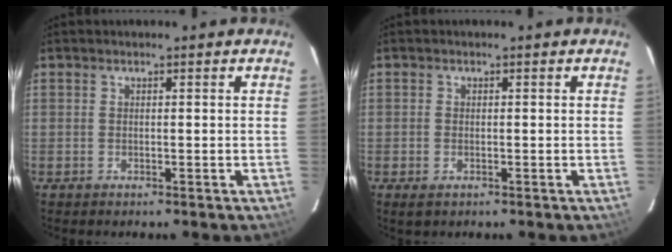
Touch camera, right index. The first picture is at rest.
{"total": 1.7, "force": [-0.8, 1.1, 1.0], "torque": [-0.017, -0.004, -0.014]}